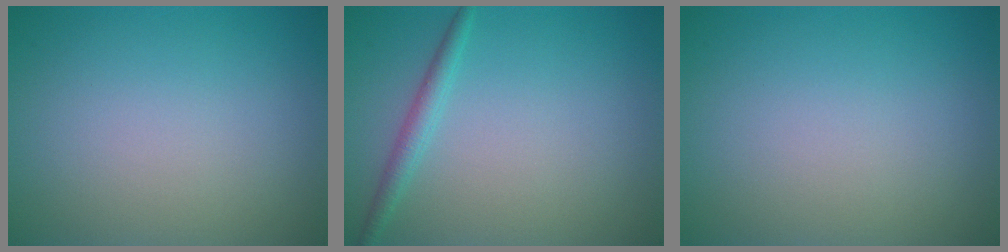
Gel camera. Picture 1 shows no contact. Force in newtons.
{"total": 1.7, "press": 1.7, "slide": 0.0}
{"total": 0.0}